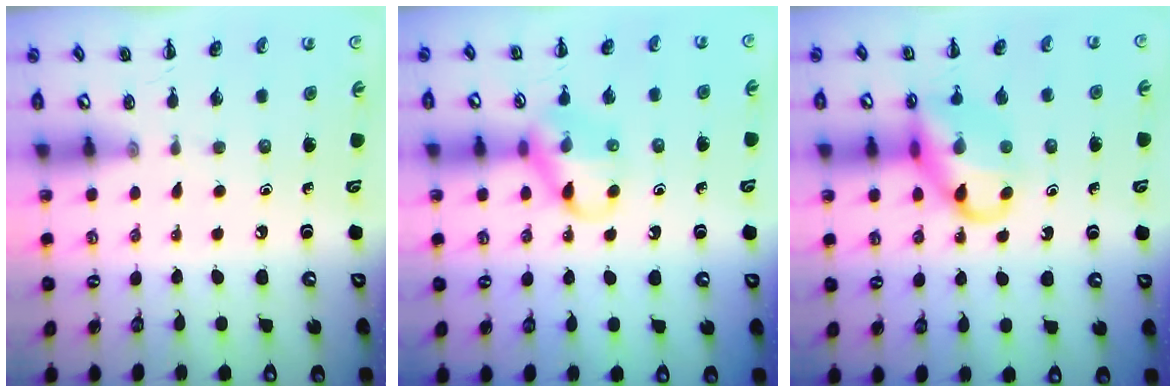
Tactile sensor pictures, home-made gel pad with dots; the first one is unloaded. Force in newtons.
{"total": 12.3, "press": 12.2, "slide": 1.2}
{"total": 13.8, "press": 13.7, "slide": 1.8}